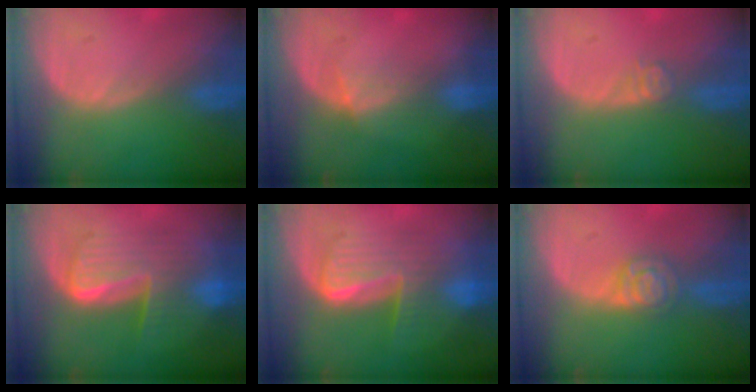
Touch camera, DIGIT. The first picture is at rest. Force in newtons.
{"total": 3.0, "press": 2.8, "slide": 1.1}
{"total": 2.4, "press": 2.0, "slide": 1.3}
{"total": 9.0, "press": 9.0, "slide": 0.6}
{"total": 8.6, "press": 8.5, "slide": 0.5}
{"total": 4.8, "press": 4.1, "slide": 2.4}